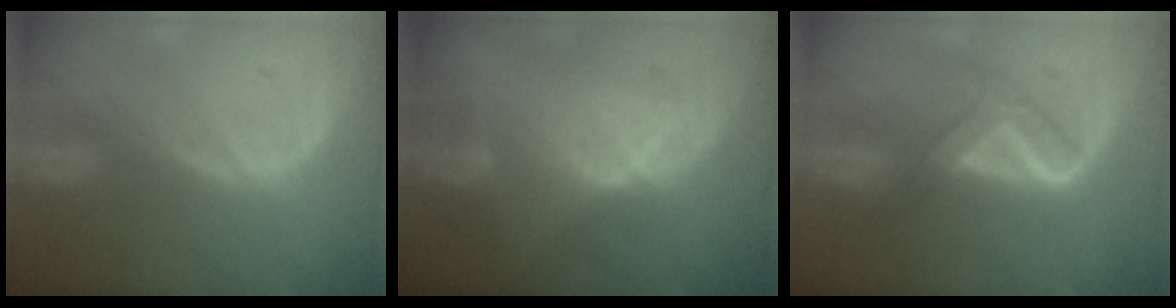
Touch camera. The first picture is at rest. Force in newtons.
{"total": 8.0, "press": 6.9, "slide": 4.0}
{"total": 5.3, "press": 5.2, "slide": 1.1}